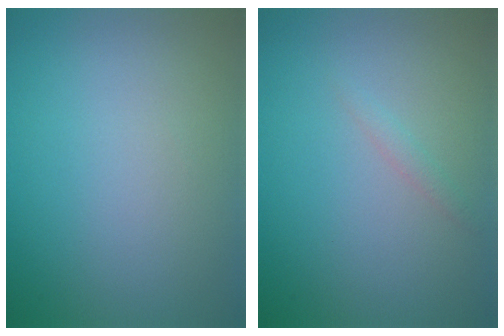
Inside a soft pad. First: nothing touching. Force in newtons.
{"total": 0.7, "press": 0.7, "slide": 0.0}